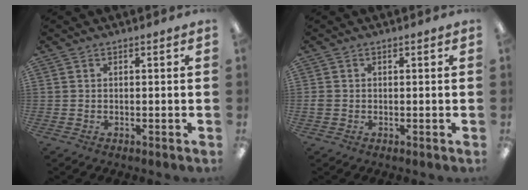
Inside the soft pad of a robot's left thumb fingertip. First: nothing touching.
{"total": 1.1, "force": [-0.2, 1.0, 0.4], "torque": [-0.007, 0.004, -0.004]}